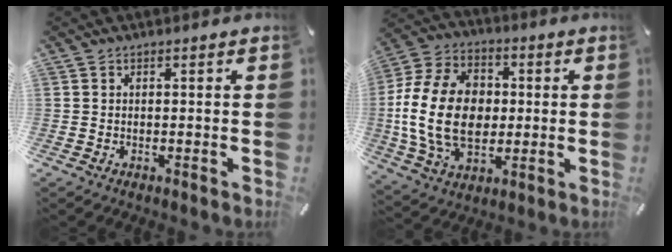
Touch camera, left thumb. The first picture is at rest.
{"total": 19.4, "force": [-0.5, 14.4, 13.0], "torque": [-0.282, 0.010, -0.013]}